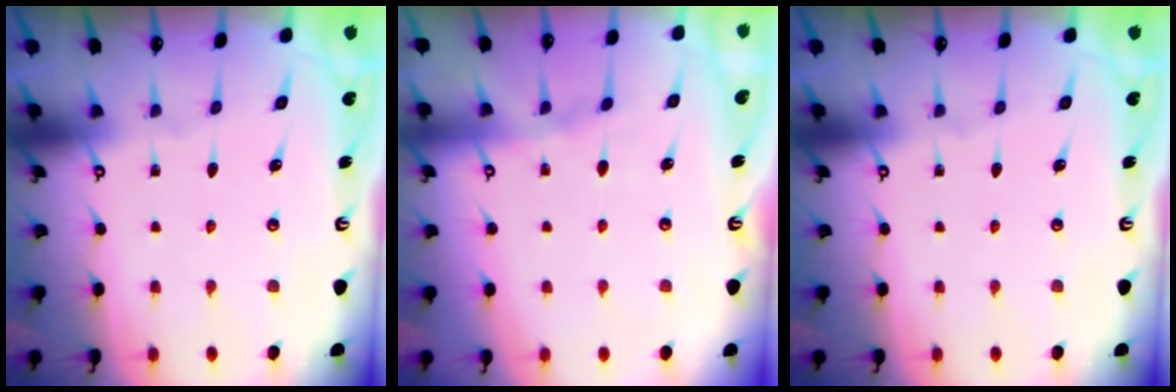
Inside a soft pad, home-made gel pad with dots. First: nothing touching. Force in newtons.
{"total": 6.6, "press": 6.6, "slide": 0.6}
{"total": 0.0}